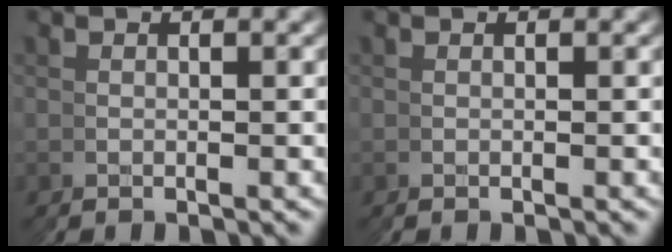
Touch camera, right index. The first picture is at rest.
{"total": 0.0}